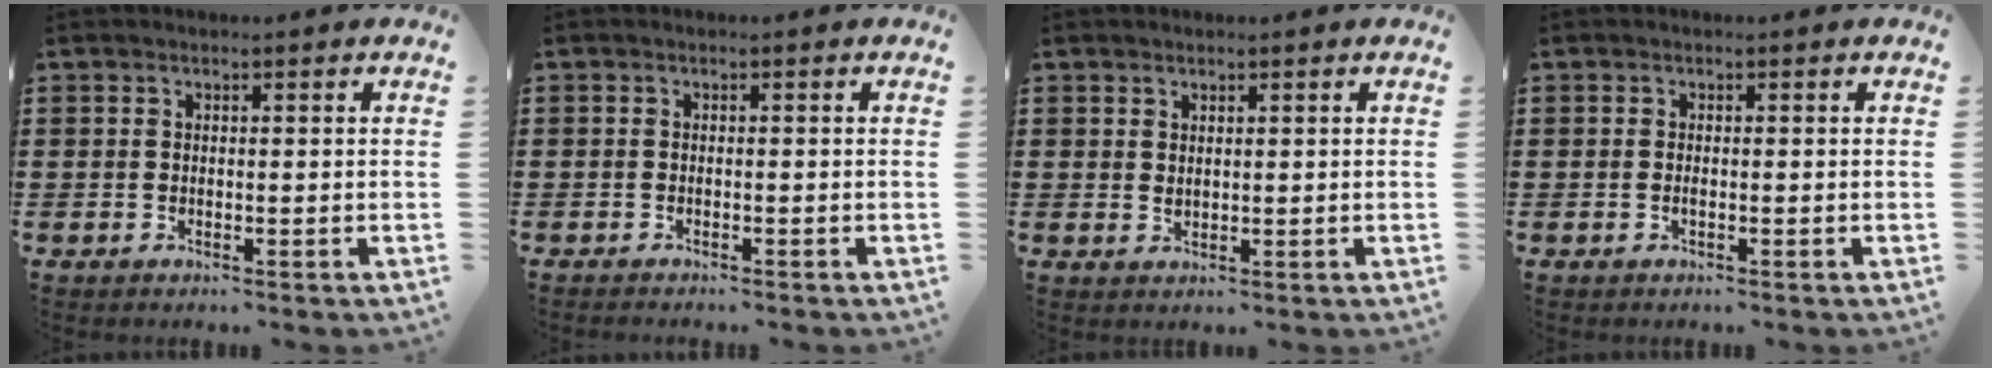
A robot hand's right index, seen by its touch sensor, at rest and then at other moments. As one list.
[{"total": 0.9, "force": [-0.9, -0.1, 0.0], "torque": [0.000, -0.003, -0.018]}, {"total": 0.9, "force": [0.7, 0.4, 0.3], "torque": [-0.008, 0.001, 0.014]}, {"total": 0.5, "force": [-0.2, 0.1, 0.5], "torque": [-0.011, -0.004, -0.003]}]